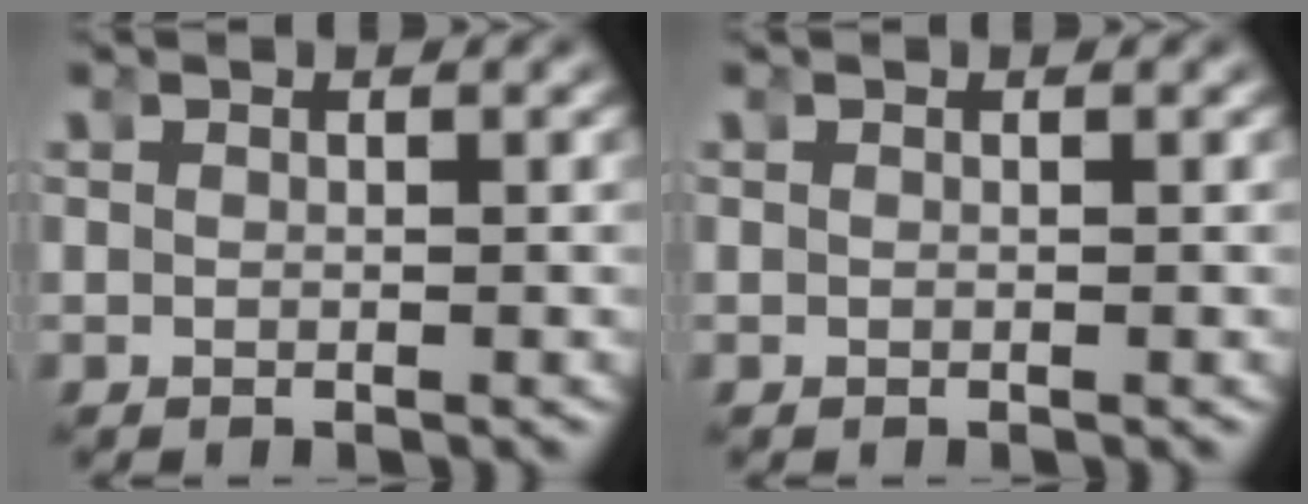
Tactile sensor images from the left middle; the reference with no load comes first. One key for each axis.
{"total": 0.0}